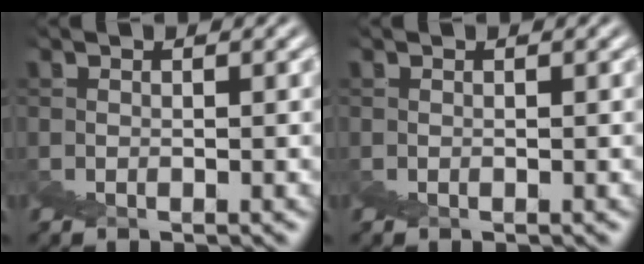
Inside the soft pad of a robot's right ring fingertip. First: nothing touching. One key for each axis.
{"total": 0.0}